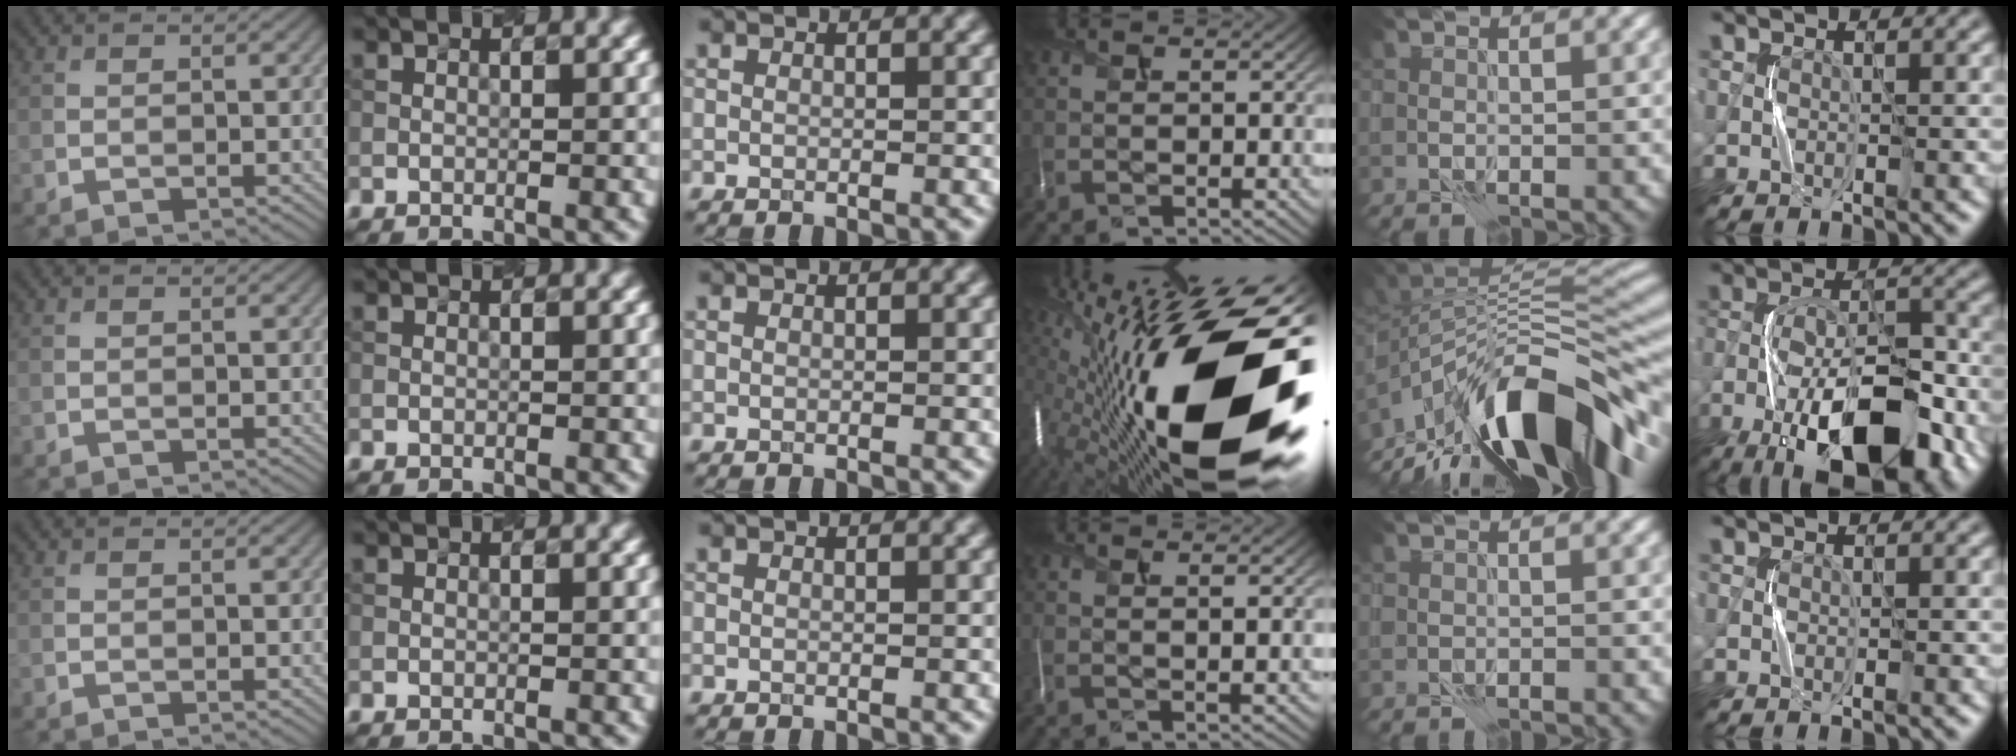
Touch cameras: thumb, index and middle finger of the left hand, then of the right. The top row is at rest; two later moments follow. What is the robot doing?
{"motion": "press", "object": "grip strengthener"}